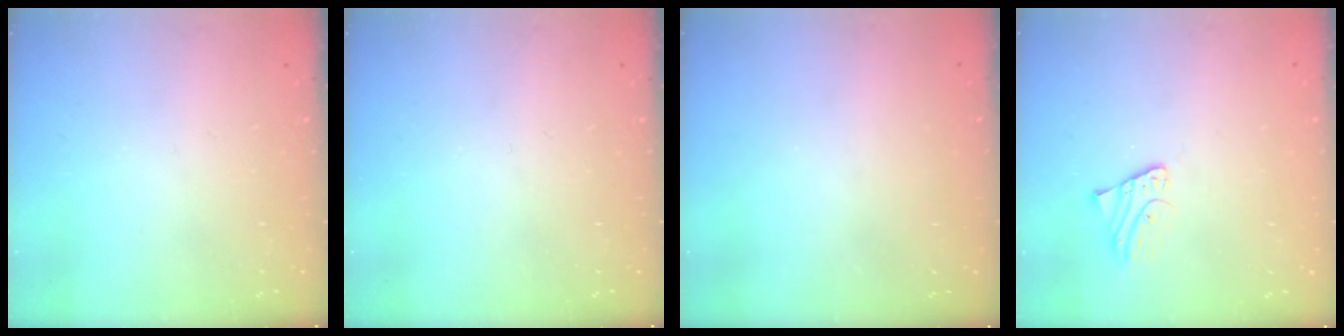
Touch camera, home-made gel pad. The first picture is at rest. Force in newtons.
{"total": 0.0}
{"total": 0.5, "press": 0.5, "slide": 0.1}
{"total": 1.9, "press": 1.9, "slide": 0.2}